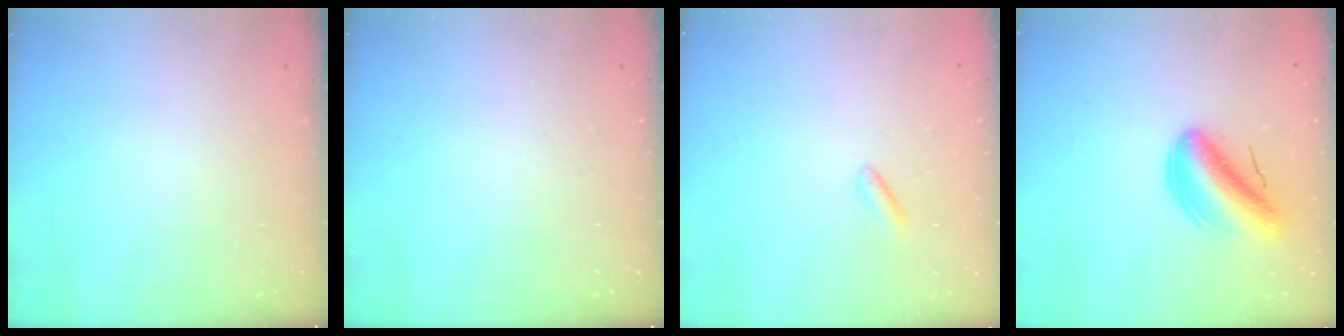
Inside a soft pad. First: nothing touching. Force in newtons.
{"total": 0.0}
{"total": 2.5, "press": 2.4, "slide": 0.7}
{"total": 11.7, "press": 11.1, "slide": 3.6}